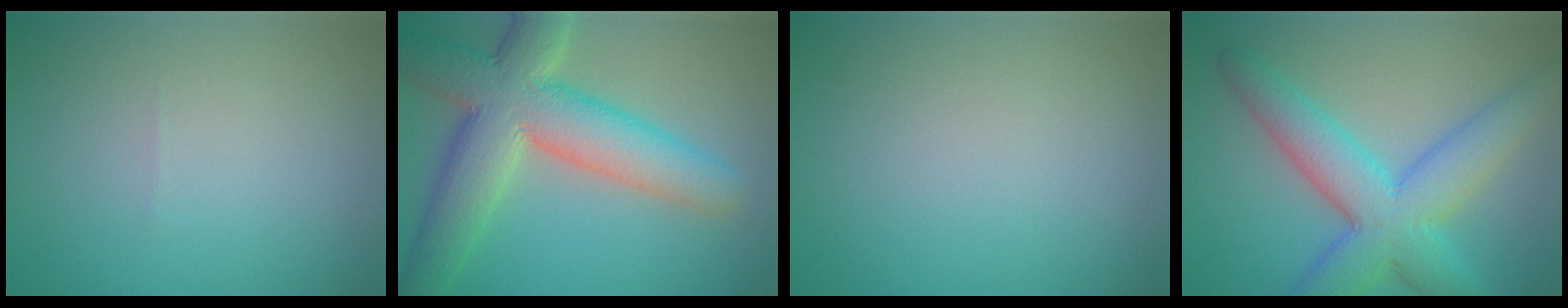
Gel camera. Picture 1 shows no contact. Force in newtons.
{"total": 10.2, "press": 10.2, "slide": 0.8}
{"total": 0.0}
{"total": 7.9, "press": 7.9, "slide": 0.1}